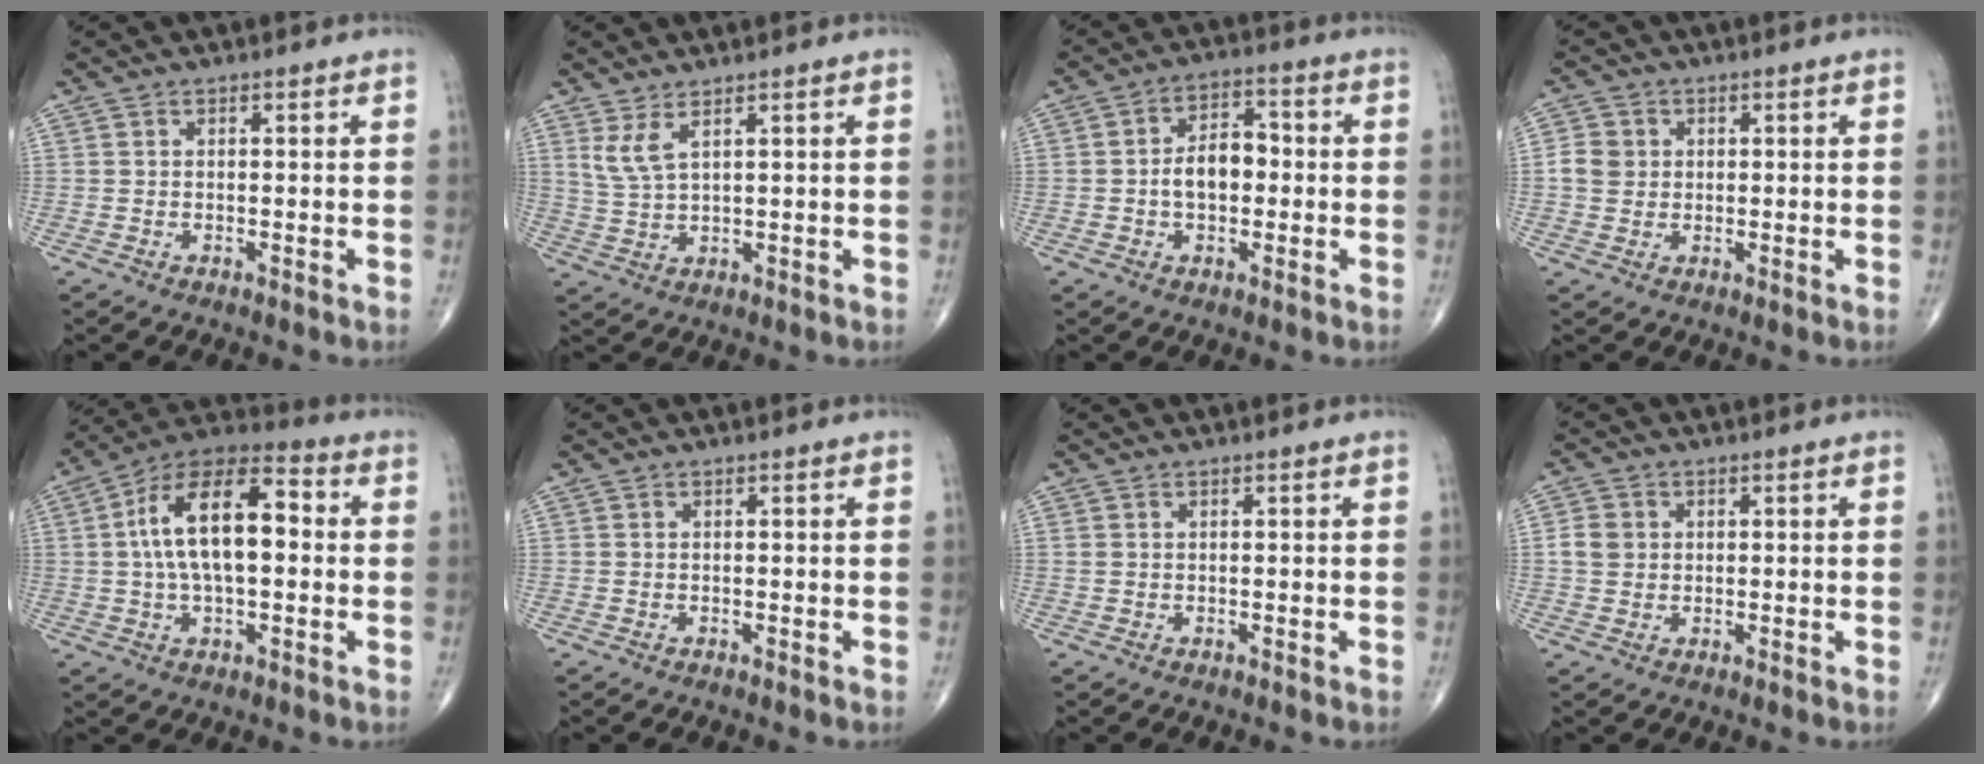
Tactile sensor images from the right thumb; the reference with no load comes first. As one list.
[{"total": 4.2, "force": [2.4, 1.1, 3.3], "torque": [-0.077, -0.015, 0.060]}, {"total": 7.6, "force": [-0.6, 4.8, 5.8], "torque": [-0.079, 0.025, -0.019]}, {"total": 4.2, "force": [0.4, 3.8, 1.7], "torque": [-0.017, 0.004, 0.004]}, {"total": 17.0, "force": [1.5, 8.4, 14.7], "torque": [-0.245, 0.035, 0.015]}, {"total": 0.0}, {"total": 0.5, "force": [0.2, 0.3, 0.3], "torque": [-0.007, 0.008, 0.006]}, {"total": 3.6, "force": [0.5, 3.1, 1.7], "torque": [-0.021, 0.003, 0.007]}]